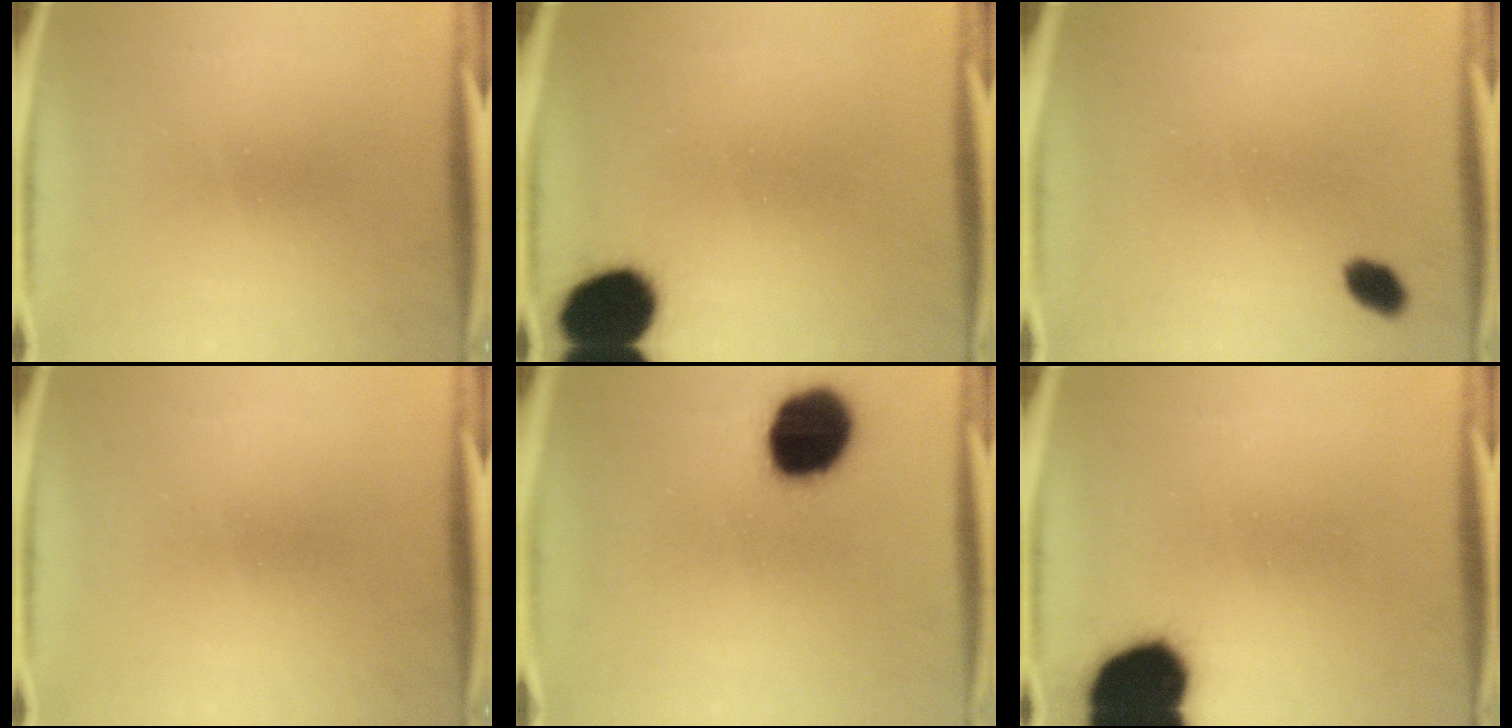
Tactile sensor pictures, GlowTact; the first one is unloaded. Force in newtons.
{"total": 15.0}
{"total": 3.1}
{"total": 0.0}
{"total": 17.9}
{"total": 19.0}